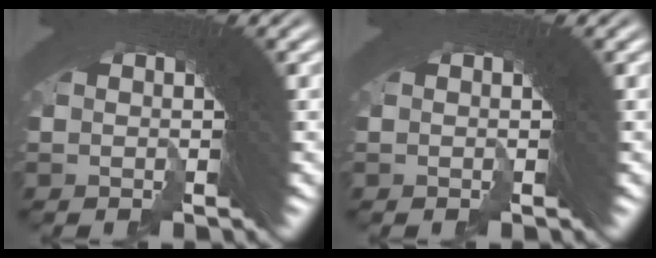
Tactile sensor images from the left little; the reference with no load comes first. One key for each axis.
{"total": 0.0}